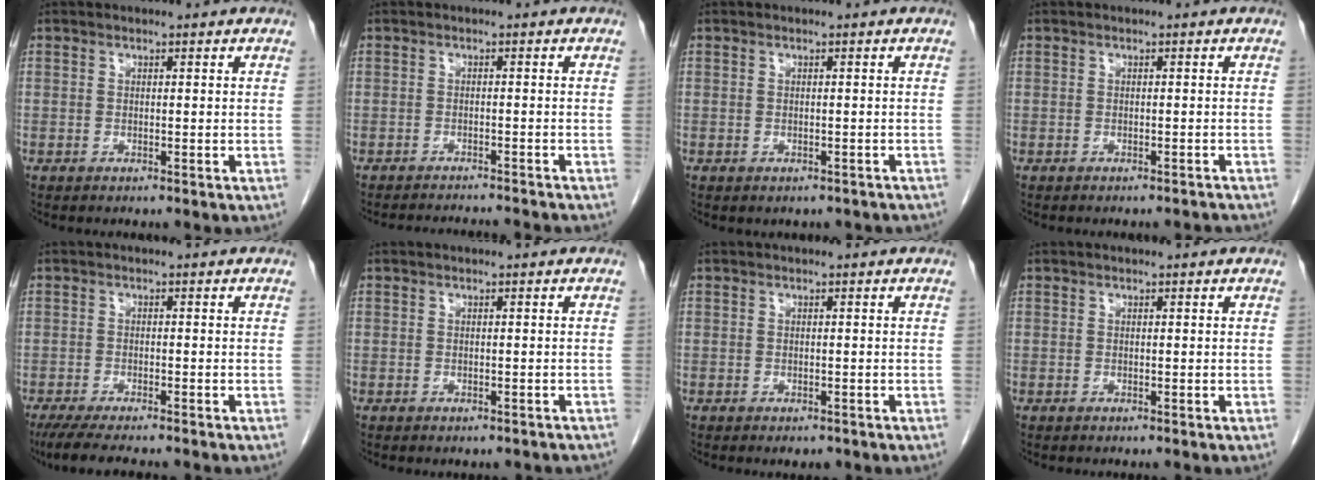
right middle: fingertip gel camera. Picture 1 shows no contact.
{"total": 8.6, "force": [-8.2, 0.3, 2.4], "torque": [-0.024, -0.005, -0.103]}
{"total": 2.6, "force": [-2.0, 1.4, 0.7], "torque": [-0.007, 0.003, -0.018]}
{"total": 2.9, "force": [-2.9, 0.4, 0.4], "torque": [-0.007, -0.010, -0.032]}
{"total": 7.7, "force": [-6.4, 1.0, 4.3], "torque": [-0.063, -0.016, -0.099]}
{"total": 2.6, "force": [-2.2, 1.1, 0.9], "torque": [-0.009, -0.002, -0.022]}
{"total": 1.3, "force": [-0.9, 0.7, 0.7], "torque": [-0.007, -0.001, -0.005]}
{"total": 0.0}